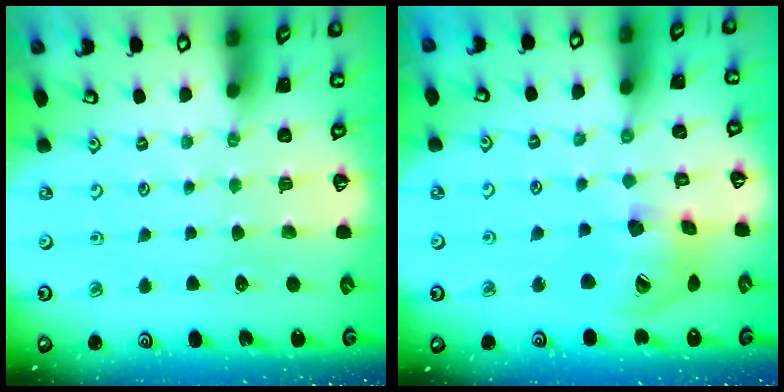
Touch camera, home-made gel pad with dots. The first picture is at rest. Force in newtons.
{"total": 15.6, "press": 15.4, "slide": 2.3}